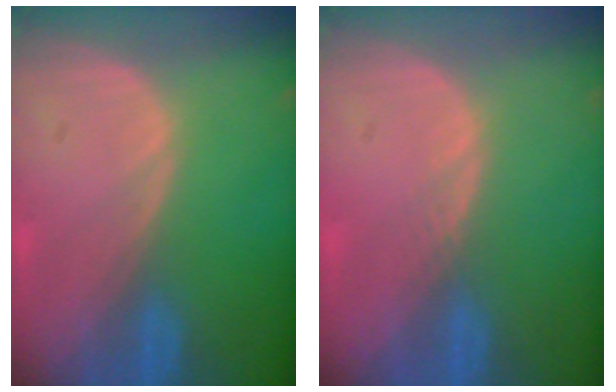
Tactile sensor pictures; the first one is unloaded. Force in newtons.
{"total": 0.7, "press": 0.6, "slide": 0.3}